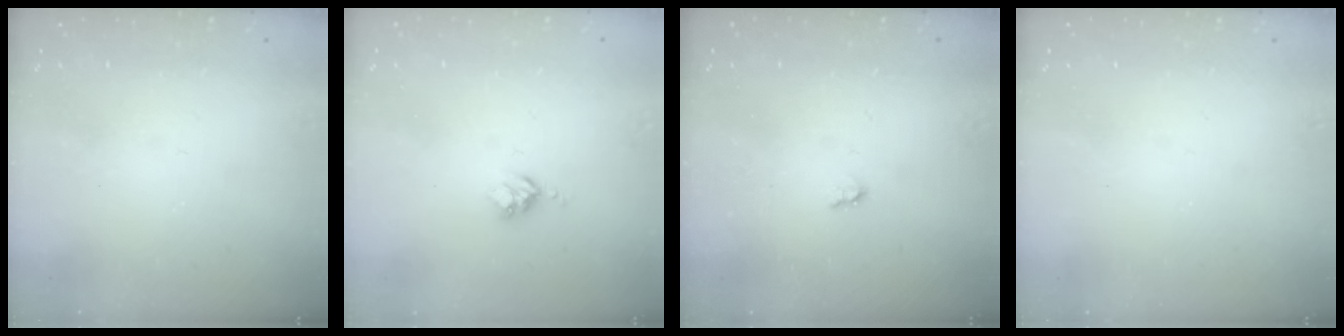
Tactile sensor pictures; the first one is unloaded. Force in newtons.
{"total": 3.4, "press": 3.4, "slide": 0.4}
{"total": 1.7, "press": 1.6, "slide": 0.3}
{"total": 0.0}